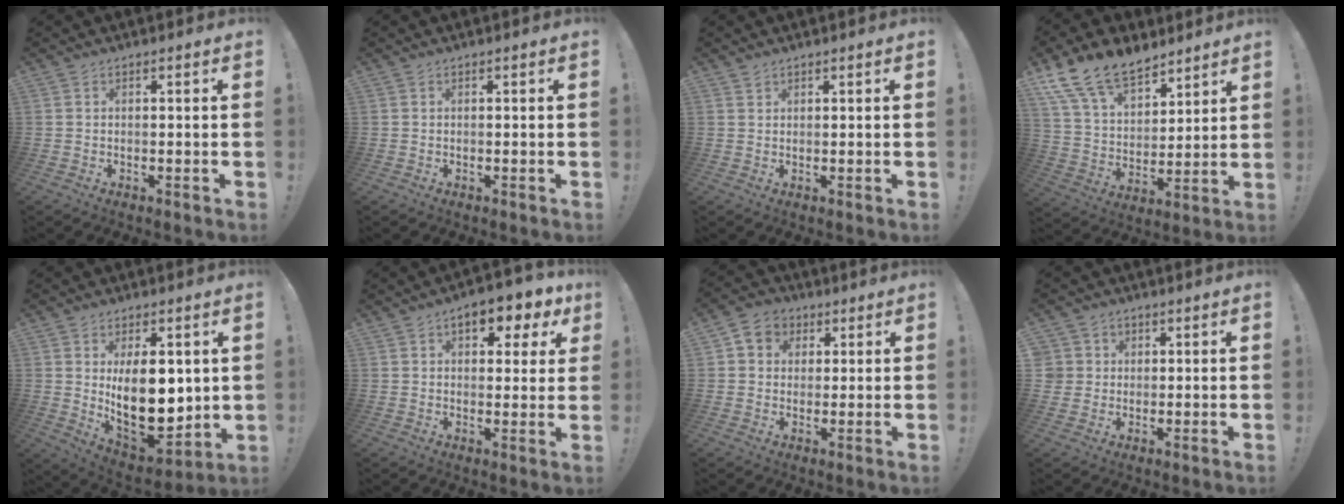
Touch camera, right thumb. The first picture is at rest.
{"total": 0.0}
{"total": 1.1, "force": [1.0, 0.4, 0.1], "torque": [-0.002, -0.003, 0.020]}
{"total": 16.0, "force": [12.0, 8.1, 6.7], "torque": [-0.128, -0.081, 0.226]}
{"total": 18.1, "force": [2.5, 9.7, 15.1], "torque": [-0.252, -0.040, 0.052]}
{"total": 8.1, "force": [3.8, 4.2, 5.7], "torque": [-0.069, -0.018, 0.064]}
{"total": 6.9, "force": [2.1, 6.1, 2.3], "torque": [-0.029, -0.004, 0.042]}
{"total": 4.5, "force": [1.3, 4.3, 0.5], "torque": [-0.009, -0.004, 0.026]}